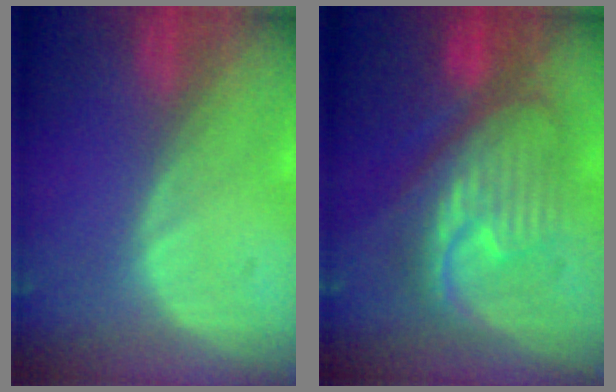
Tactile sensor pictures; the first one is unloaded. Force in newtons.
{"total": 9.2, "press": 9.2, "slide": 0.4}